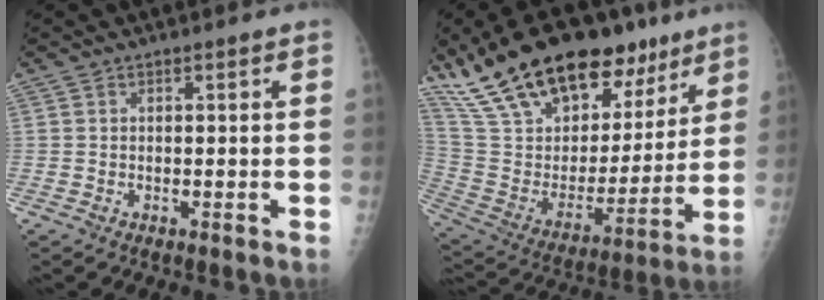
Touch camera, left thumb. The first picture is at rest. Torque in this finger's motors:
{"motor_torque": [0.69, 0.63, 1.47, -1.30, 0.40]}